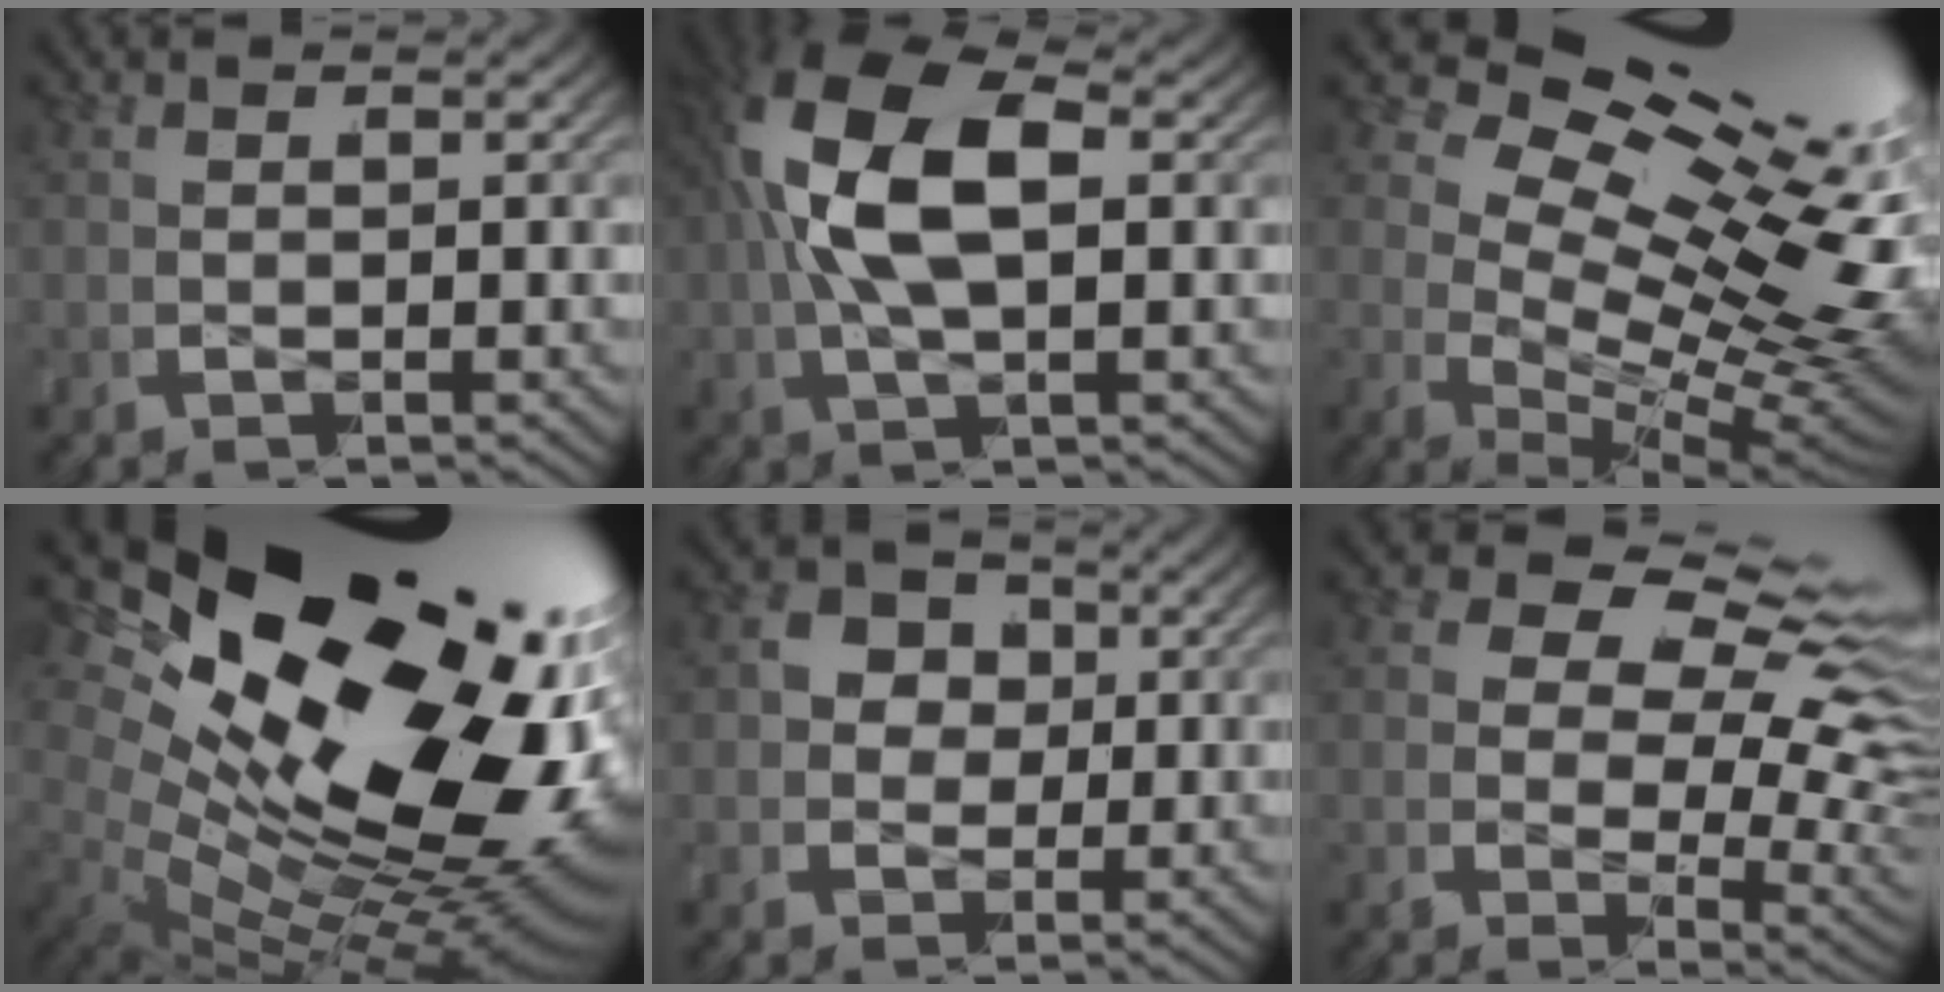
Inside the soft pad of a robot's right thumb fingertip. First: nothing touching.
{"total": 10.8, "force": [0.9, 6.2, 8.8], "torque": [-0.193, 0.001, 0.010]}
{"total": 22.8, "force": [0.3, 14.1, 17.9], "torque": [-0.276, -0.040, 0.014]}
{"total": 31.0, "force": [1.8, 18.7, 24.7], "torque": [-0.383, -0.023, 0.029]}
{"total": 6.6, "force": [0.3, 5.7, 3.3], "torque": [-0.070, -0.017, 0.002]}
{"total": 12.8, "force": [1.0, 8.0, 9.9], "torque": [-0.167, -0.024, 0.026]}